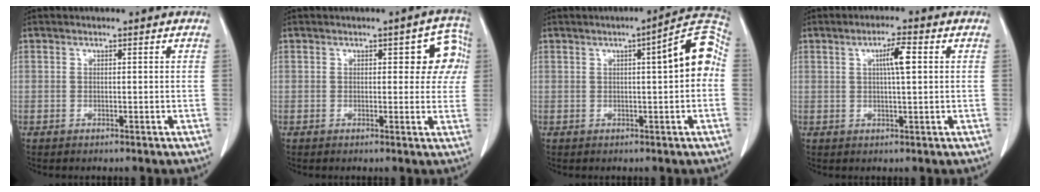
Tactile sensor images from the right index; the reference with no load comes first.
{"total": 6.1, "force": [1.7, 2.9, 5.1], "torque": [-0.034, 0.021, 0.014]}
{"total": 8.5, "force": [1.0, 1.3, 8.3], "torque": [-0.101, 0.029, 0.005]}
{"total": 4.3, "force": [1.1, 0.4, 4.1], "torque": [-0.069, 0.004, 0.017]}